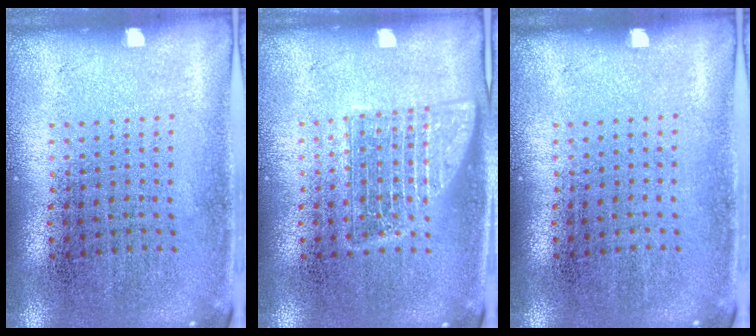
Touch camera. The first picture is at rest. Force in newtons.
{"total": 1.3, "press": 1.3, "slide": 0.3}
{"total": 0.0}